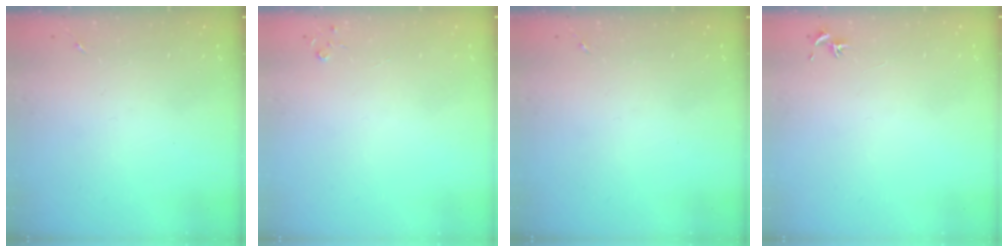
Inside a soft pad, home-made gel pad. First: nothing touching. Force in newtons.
{"total": 2.8, "press": 2.8, "slide": 0.3}
{"total": 0.0}
{"total": 0.8, "press": 0.7, "slide": 0.3}